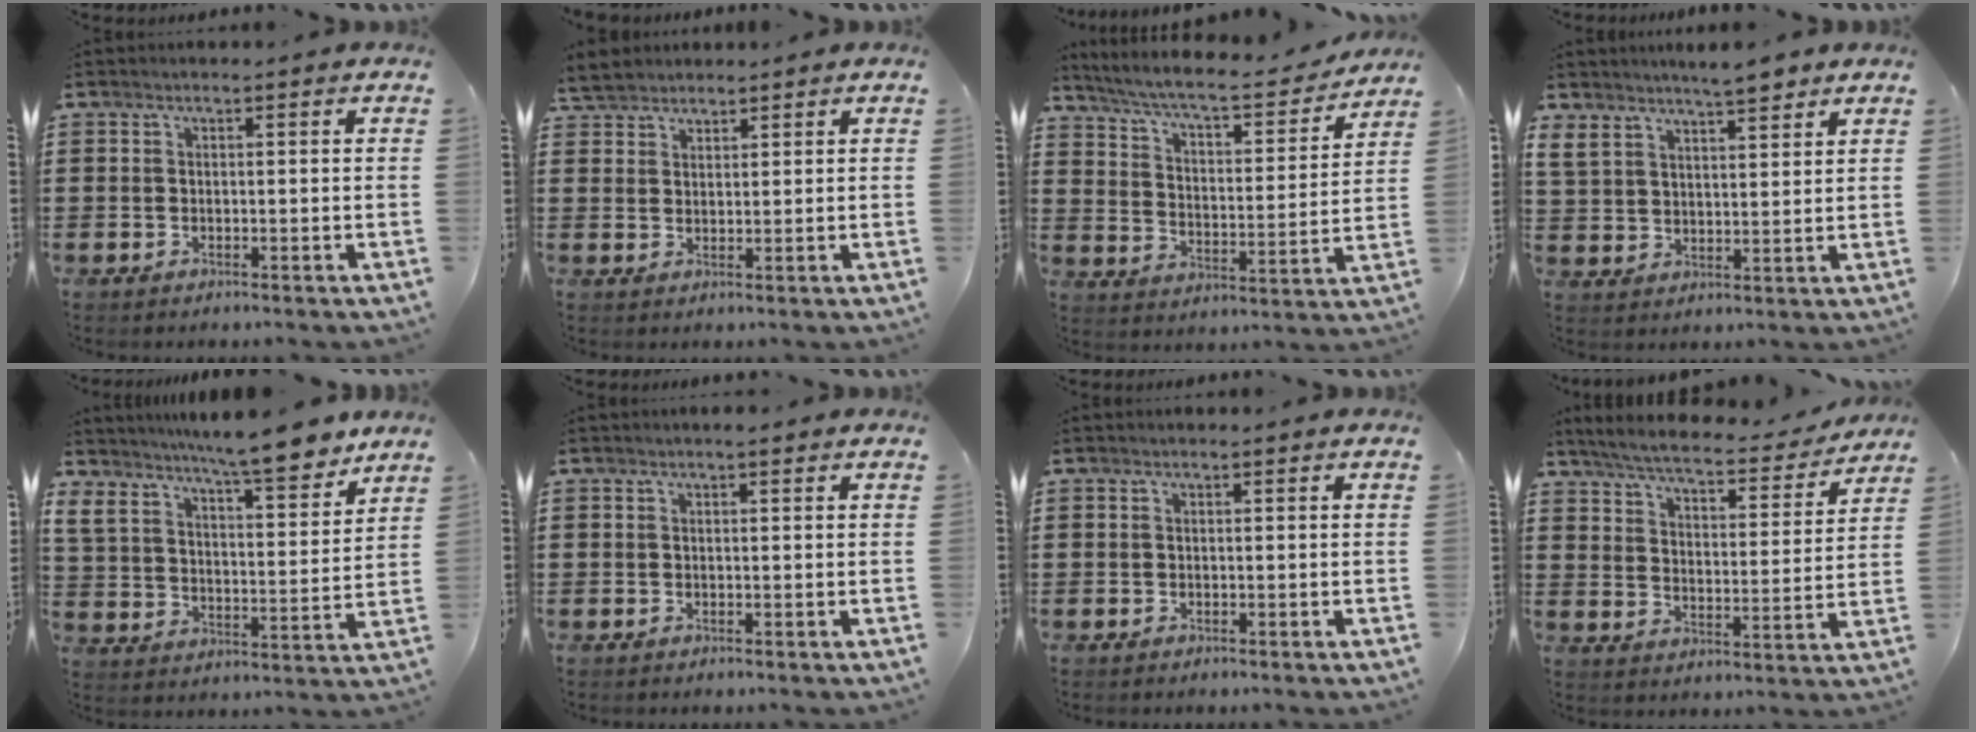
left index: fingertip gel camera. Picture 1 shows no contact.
{"total": 3.0, "force": [2.8, 1.0, 0.2], "torque": [-0.014, 0.003, 0.054]}
{"total": 6.7, "force": [6.0, 0.4, 3.0], "torque": [-0.085, -0.038, 0.097]}
{"total": 6.3, "force": [5.6, 2.1, 2.1], "torque": [-0.062, -0.008, 0.103]}
{"total": 10.0, "force": [8.8, 1.4, 4.5], "torque": [-0.102, -0.049, 0.152]}
{"total": 0.5, "force": [0.3, 0.1, 0.4], "torque": [-0.008, 0.002, 0.006]}
{"total": 0.0}
{"total": 5.5, "force": [5.2, 0.1, 1.8], "torque": [-0.062, -0.036, 0.087]}